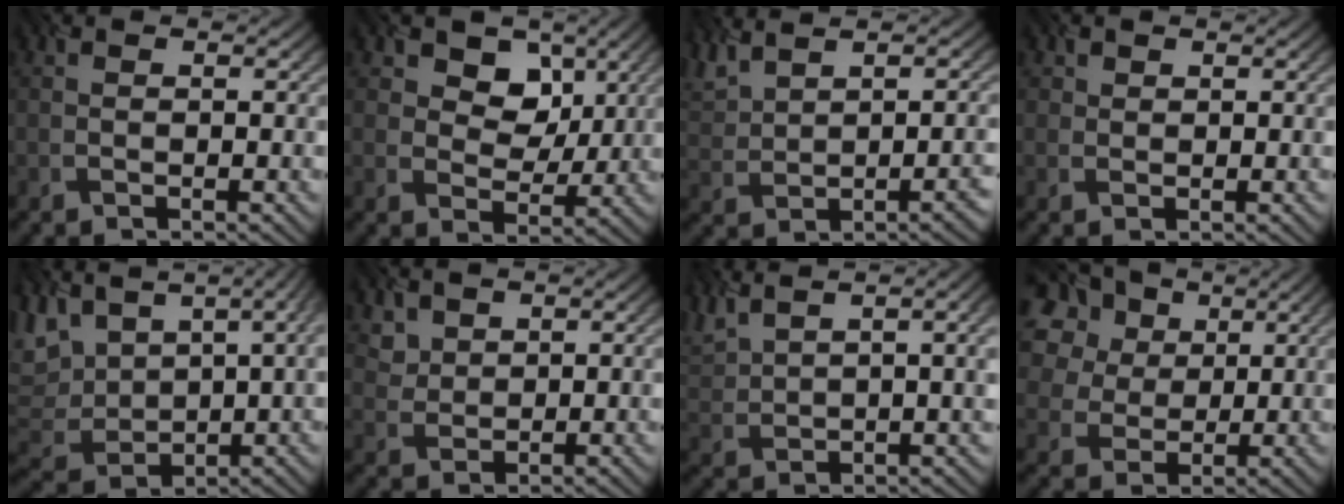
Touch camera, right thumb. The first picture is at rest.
{"total": 6.8, "force": [3.5, 5.2, 2.6], "torque": [-0.060, -0.003, 0.056]}
{"total": 7.1, "force": [3.6, 3.1, 5.2], "torque": [-0.105, 0.024, 0.071]}
{"total": 1.5, "force": [1.0, 1.1, -0.3], "torque": [0.007, 0.001, 0.023]}
{"total": 11.7, "force": [7.3, 5.3, 7.6], "torque": [-0.215, 0.028, 0.154]}
{"total": 2.6, "force": [2.0, 1.5, -0.5], "torque": [-0.003, -0.001, 0.049]}
{"total": 10.5, "force": [6.3, 3.6, 7.6], "torque": [-0.159, 0.024, 0.123]}
{"total": 14.1, "force": [7.6, 10.3, 5.8], "torque": [-0.186, 0.038, 0.149]}